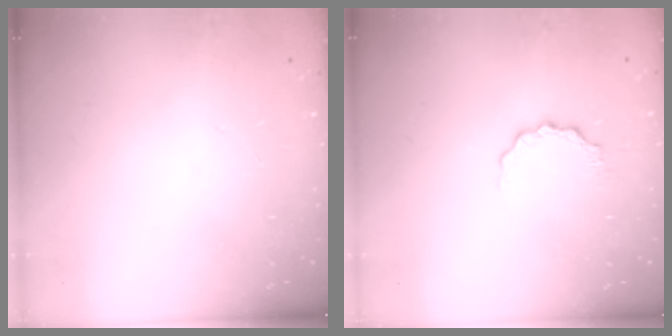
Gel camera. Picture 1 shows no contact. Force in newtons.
{"total": 5.6, "press": 5.5, "slide": 0.7}